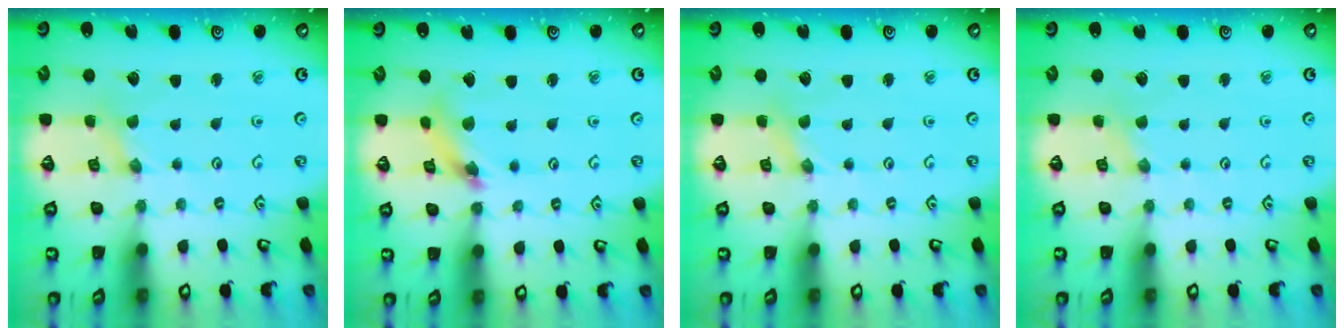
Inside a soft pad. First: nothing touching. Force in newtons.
{"total": 7.0, "press": 6.9, "slide": 0.6}
{"total": 0.0}
{"total": 0.0}